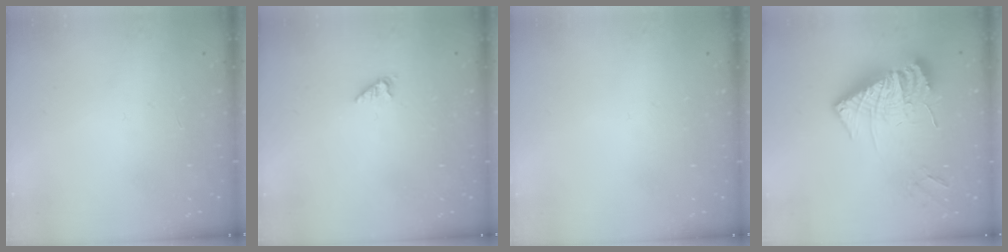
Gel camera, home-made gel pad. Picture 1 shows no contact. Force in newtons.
{"total": 1.0, "press": 1.0, "slide": 0.2}
{"total": 0.0}
{"total": 17.3, "press": 17.2, "slide": 1.9}